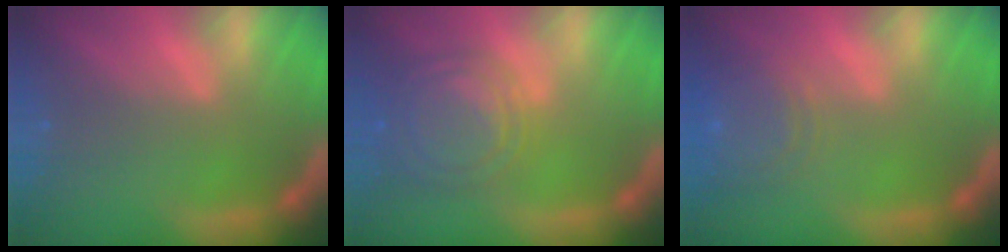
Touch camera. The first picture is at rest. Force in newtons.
{"total": 8.0}
{"total": 6.1}